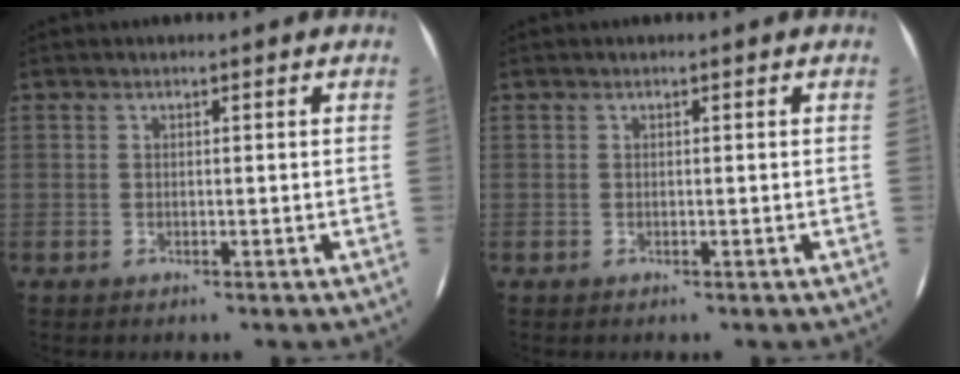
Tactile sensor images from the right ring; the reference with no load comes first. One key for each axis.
{"total": 0.0}